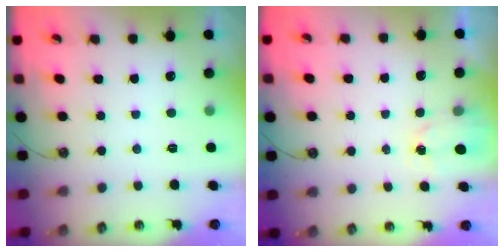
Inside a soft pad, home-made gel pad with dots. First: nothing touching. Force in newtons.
{"total": 1.7, "press": 1.6, "slide": 0.2}